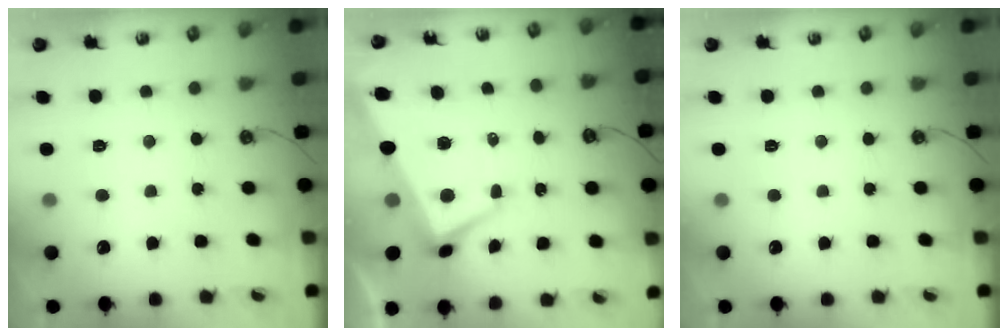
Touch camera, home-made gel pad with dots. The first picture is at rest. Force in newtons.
{"total": 1.6, "press": 0.9, "slide": 1.3}
{"total": 0.0}